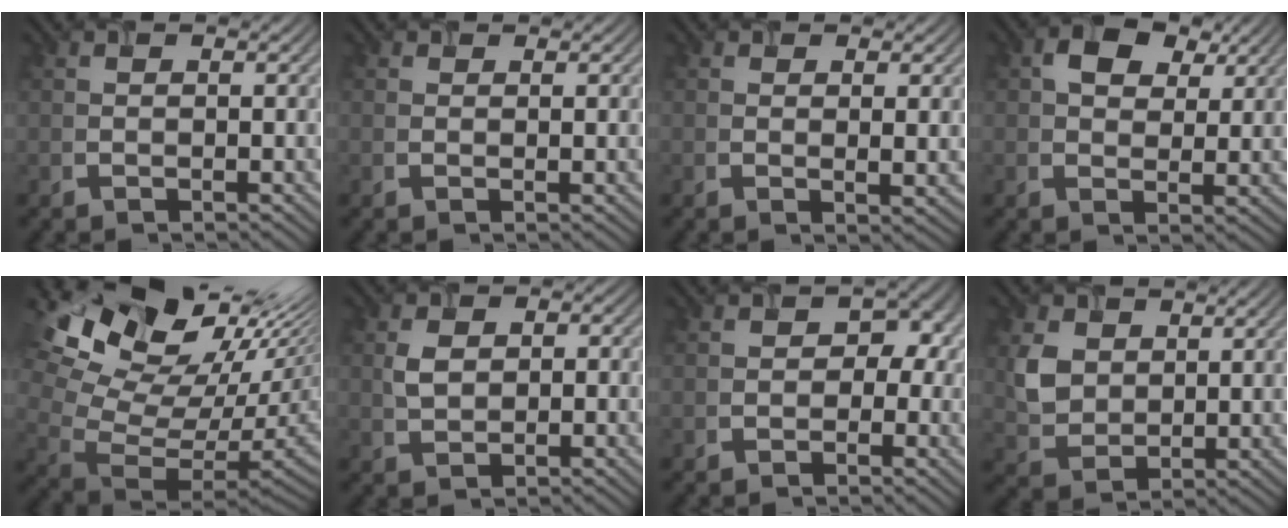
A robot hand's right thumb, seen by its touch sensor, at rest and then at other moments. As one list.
[{"total": 0.0}, {"total": 1.6, "force": [0.5, 0.4, 1.4], "torque": [-0.025, -0.008, 0.018]}, {"total": 4.2, "force": [2.0, 3.0, 2.2], "torque": [-0.040, -0.004, 0.037]}, {"total": 16.5, "force": [9.1, 8.7, 10.6], "torque": [-0.206, 0.007, 0.196]}, {"total": 3.0, "force": [-0.1, 2.3, 1.9], "torque": [-0.045, -0.001, 0.004]}, {"total": 2.7, "force": [-0.4, 2.4, 1.1], "torque": [-0.006, -0.009, -0.005]}, {"total": 4.1, "force": [1.7, 3.4, 1.5], "torque": [-0.052, -0.010, 0.046]}]